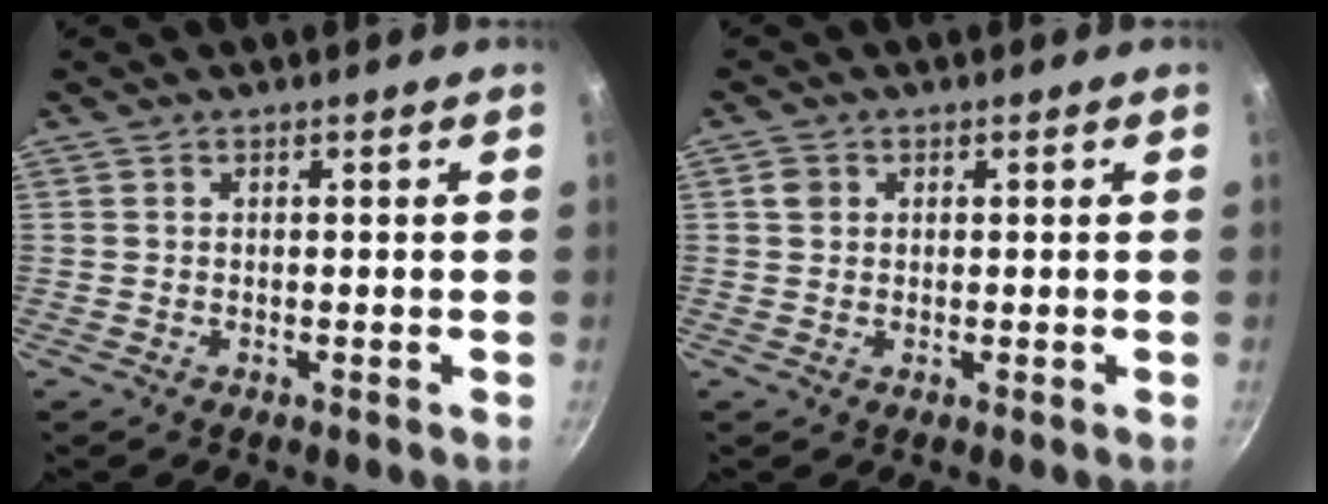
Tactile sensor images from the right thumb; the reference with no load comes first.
{"total": 2.0, "force": [0.5, 1.7, 0.8], "torque": [-0.007, 0.005, 0.006]}